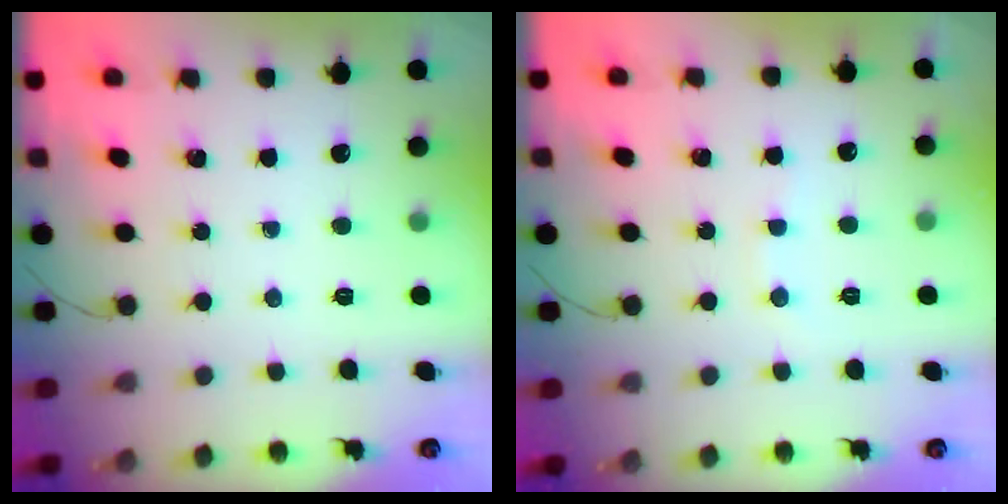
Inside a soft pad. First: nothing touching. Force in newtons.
{"total": 4.7, "press": 4.6, "slide": 1.0}